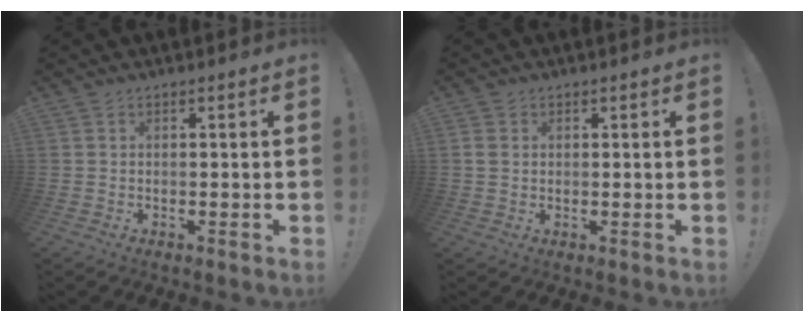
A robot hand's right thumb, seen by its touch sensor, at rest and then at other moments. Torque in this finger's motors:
{"motor_torque": [-0.22, -0.28, -0.17, -0.13, 0.02]}